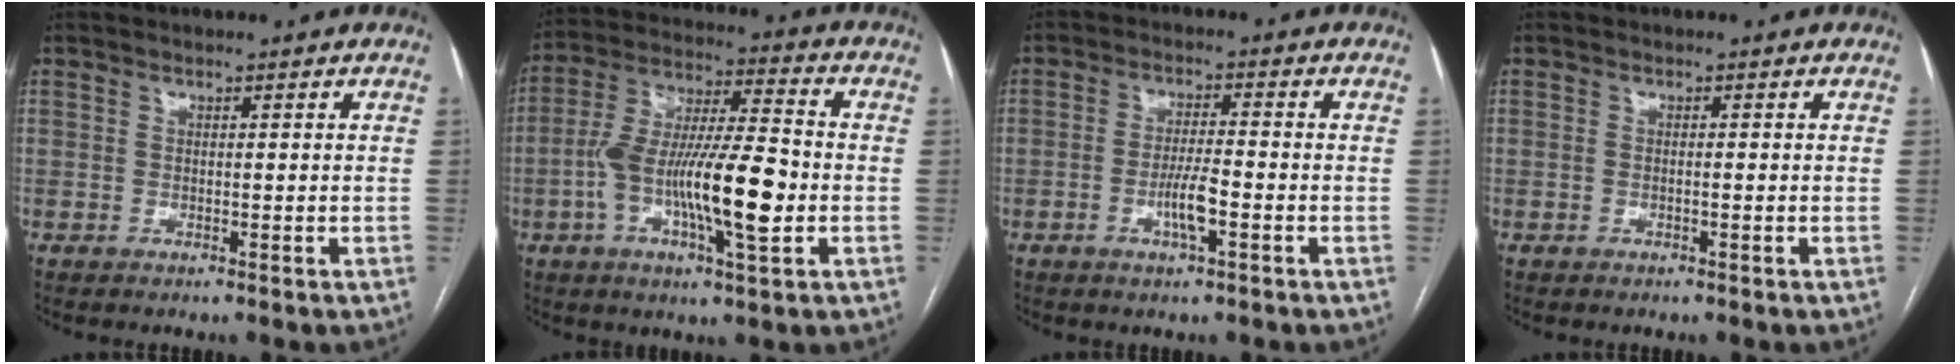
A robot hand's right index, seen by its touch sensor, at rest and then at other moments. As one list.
[{"total": 16.2, "force": [-3.5, 3.0, 15.6], "torque": [-0.292, 0.007, -0.060]}, {"total": 4.8, "force": [-1.8, 0.5, 4.4], "torque": [-0.085, -0.003, -0.033]}, {"total": 0.5, "force": [-0.2, 0.0, 0.5], "torque": [-0.012, 0.000, -0.002]}]